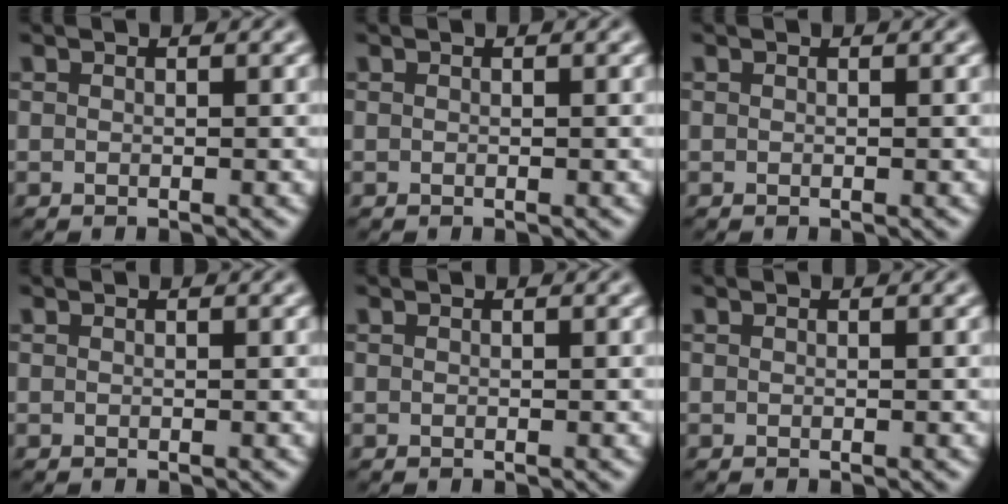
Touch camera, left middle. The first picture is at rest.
{"total": 0.0}
{"total": 0.0}
{"total": 0.0}
{"total": 0.0}
{"total": 0.0}